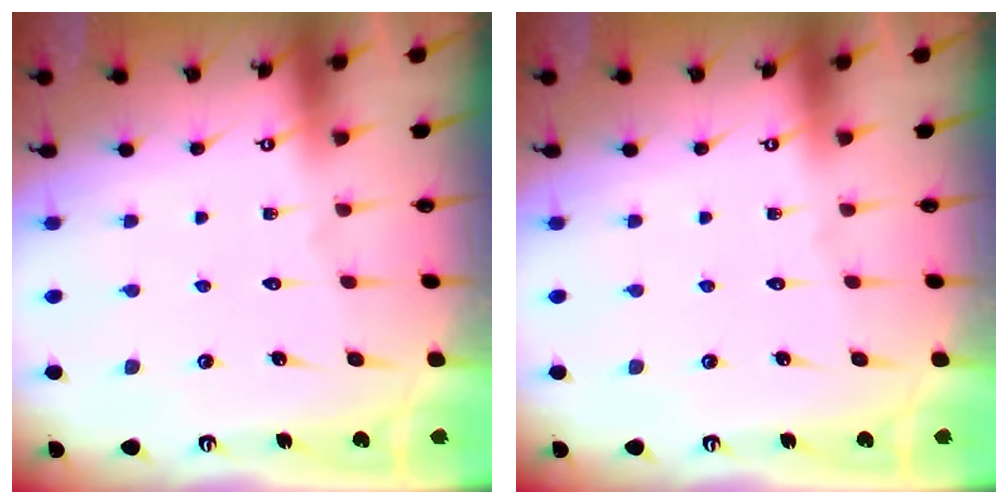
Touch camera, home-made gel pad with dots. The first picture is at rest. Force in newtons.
{"total": 0.0}